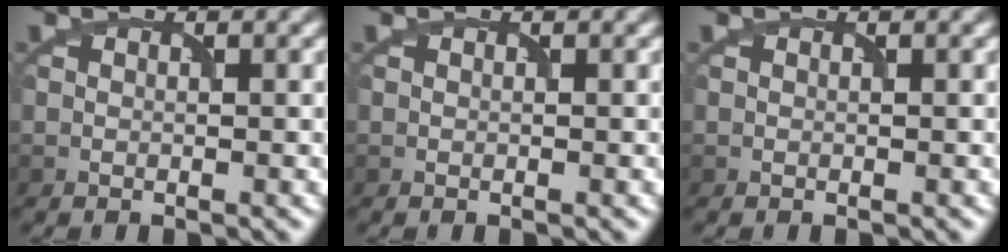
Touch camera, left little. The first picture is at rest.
{"total": 0.0}
{"total": 0.0}